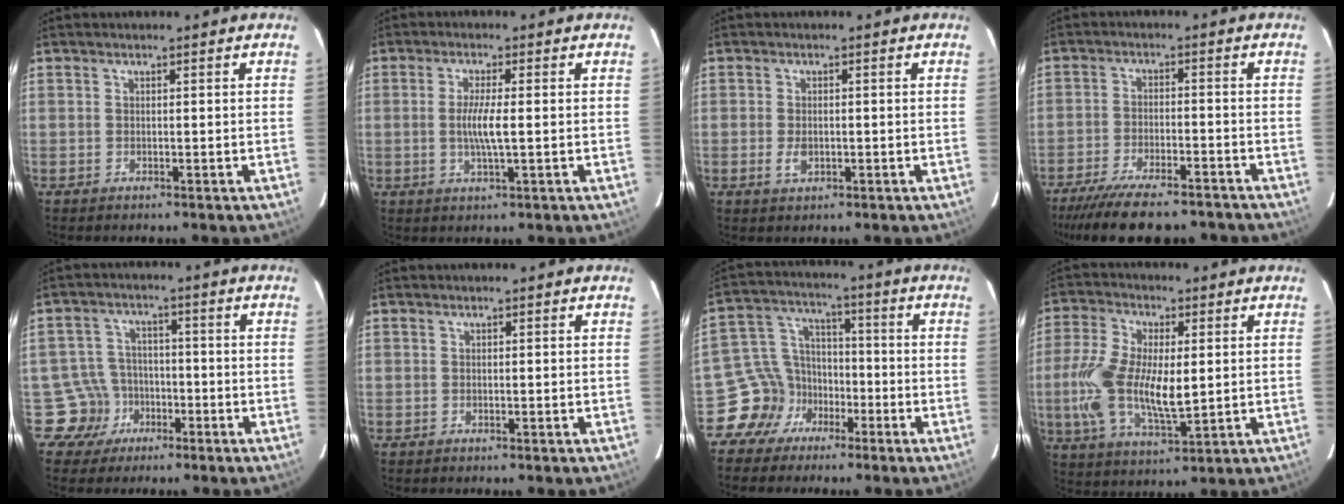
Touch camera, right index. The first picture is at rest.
{"total": 4.8, "force": [-0.3, 0.3, 4.8], "torque": [-0.088, -0.006, -0.004]}
{"total": 2.6, "force": [-0.7, 1.6, 1.9], "torque": [-0.037, -0.002, -0.009]}
{"total": 17.3, "force": [-14.5, 4.4, 8.3], "torque": [-0.168, -0.027, -0.214]}
{"total": 6.5, "force": [-3.4, 5.5, -0.3], "torque": [-0.010, 0.026, -0.056]}
{"total": 0.0}
{"total": 9.1, "force": [-5.4, 7.2, 1.2], "torque": [-0.032, 0.041, -0.096]}
{"total": 14.0, "force": [-0.1, 6.2, 12.5], "torque": [-0.262, -0.003, -0.002]}